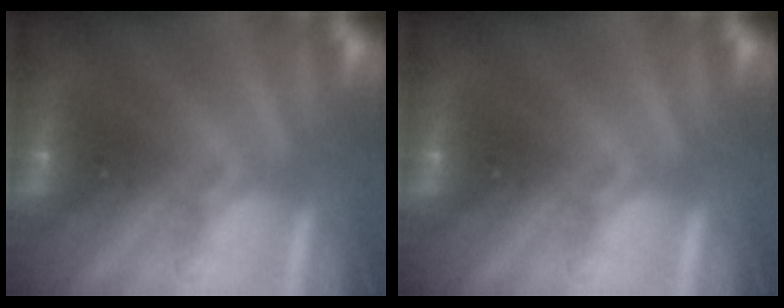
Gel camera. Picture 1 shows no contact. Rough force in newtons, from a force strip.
{"total": 0.0}